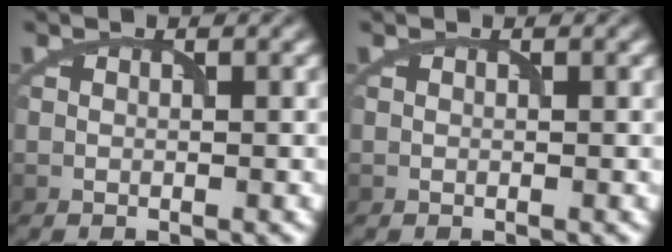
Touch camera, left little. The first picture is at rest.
{"total": 0.0}